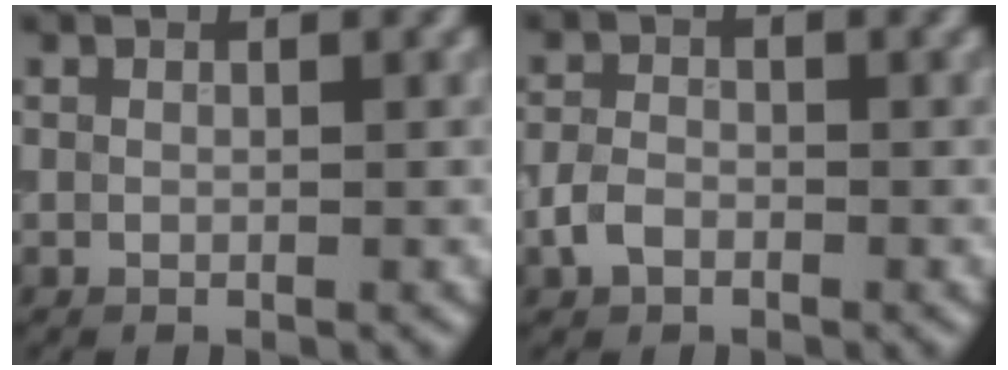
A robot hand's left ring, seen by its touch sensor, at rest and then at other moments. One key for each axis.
{"total": 2.1, "fx": -1.2, "fy": 1.4, "fz": 1.1, "tx": -0.021, "ty": 0.001, "tz": -0.031}